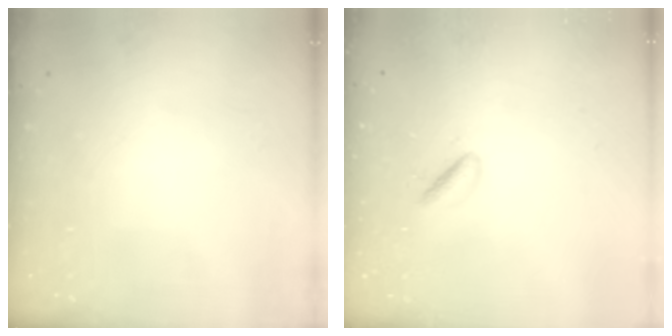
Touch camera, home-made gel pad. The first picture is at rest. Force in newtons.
{"total": 2.4, "press": 2.2, "slide": 1.0}